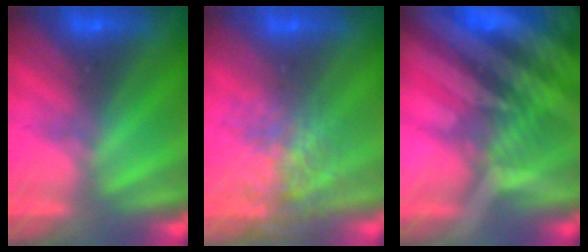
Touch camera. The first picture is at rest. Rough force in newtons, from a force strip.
{"total": 3.7}
{"total": 11.8}